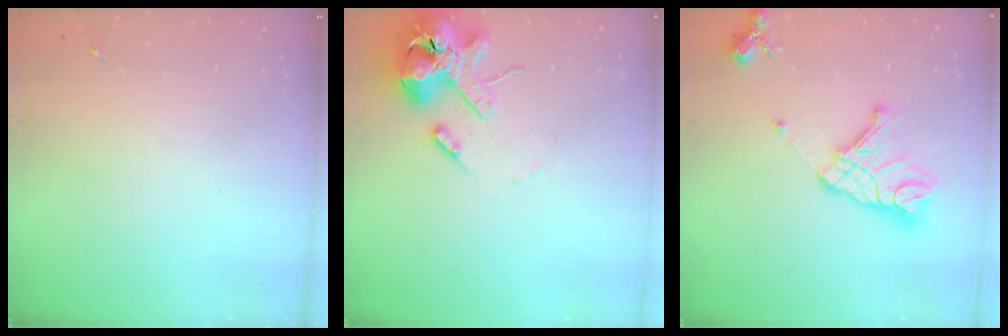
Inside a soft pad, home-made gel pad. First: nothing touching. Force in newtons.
{"total": 13.8, "press": 13.6, "slide": 2.4}
{"total": 15.6, "press": 15.5, "slide": 1.8}